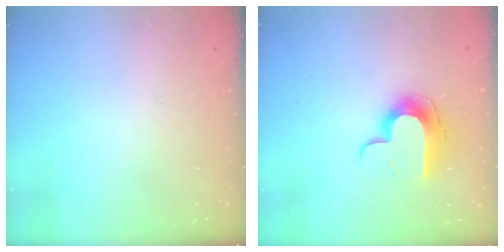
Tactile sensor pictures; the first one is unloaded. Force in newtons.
{"total": 10.0, "press": 9.9, "slide": 1.1}